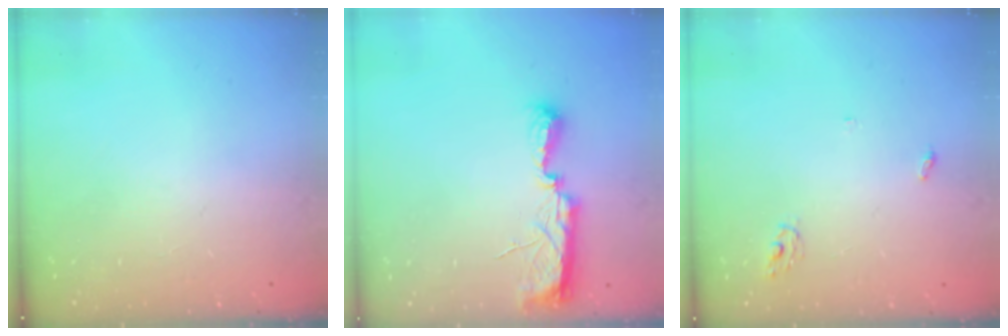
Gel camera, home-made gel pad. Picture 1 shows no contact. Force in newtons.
{"total": 10.5, "press": 9.0, "slide": 5.3}
{"total": 2.8, "press": 2.8, "slide": 0.2}